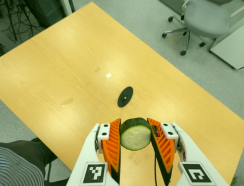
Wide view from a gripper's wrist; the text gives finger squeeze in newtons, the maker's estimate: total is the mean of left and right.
{"total": 11.7, "left": 10.8, "right": 12.6}